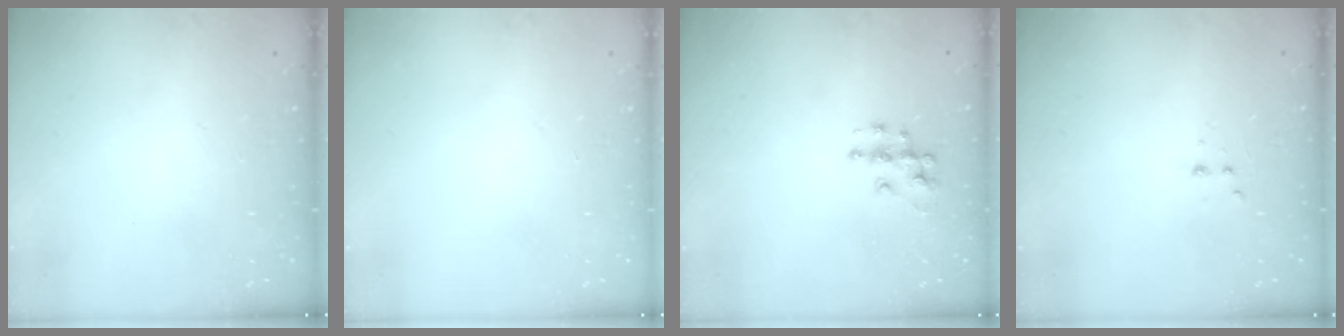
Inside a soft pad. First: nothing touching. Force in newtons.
{"total": 0.0}
{"total": 7.5, "press": 7.5, "slide": 0.4}
{"total": 2.9, "press": 2.7, "slide": 1.0}